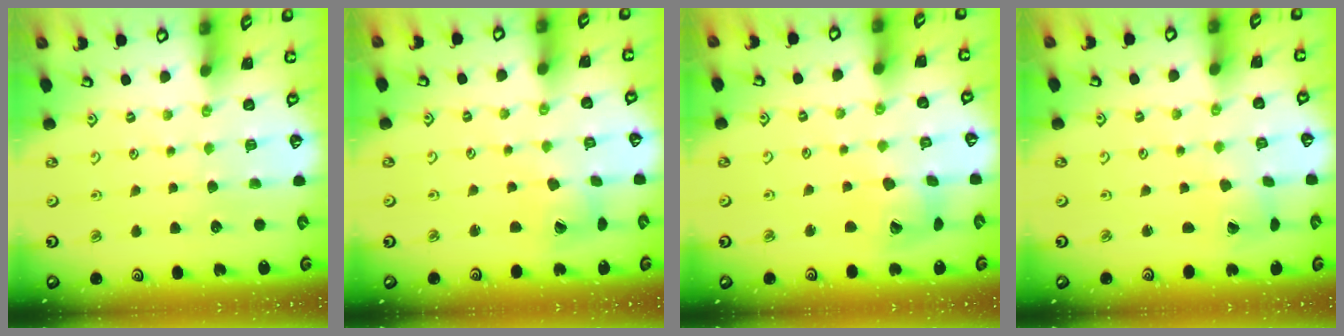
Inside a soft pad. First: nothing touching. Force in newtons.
{"total": 6.9, "press": 6.9, "slide": 0.5}
{"total": 11.2, "press": 11.1, "slide": 1.5}
{"total": 1.2, "press": 1.1, "slide": 0.3}